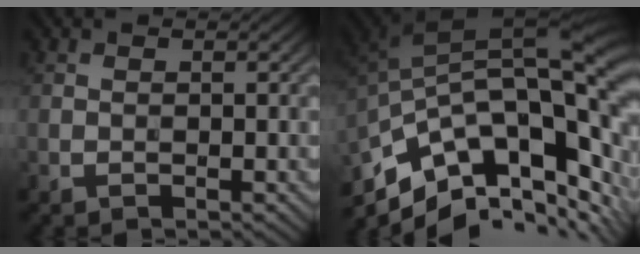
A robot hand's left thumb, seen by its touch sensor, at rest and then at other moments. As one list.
[{"total": 14.4, "force": [-6.0, 6.8, 11.1], "torque": [-0.202, -0.008, -0.099]}]